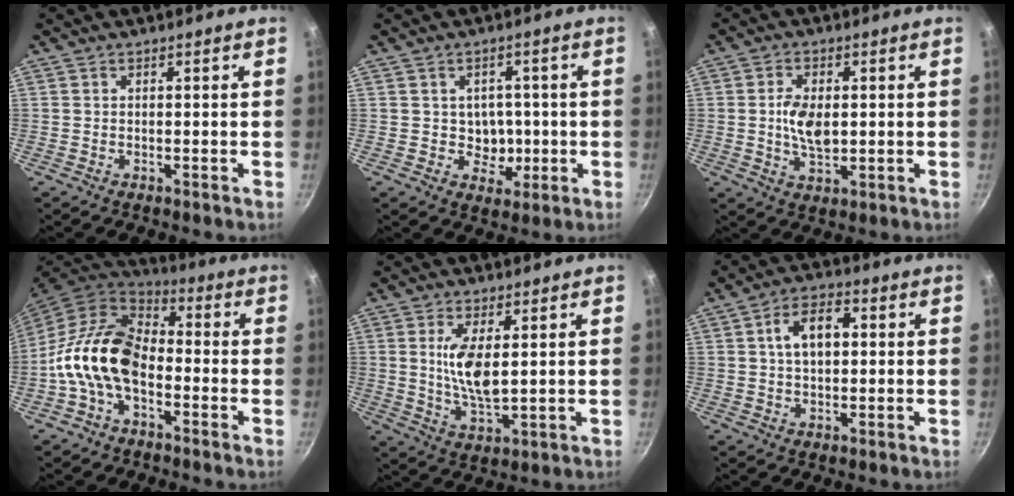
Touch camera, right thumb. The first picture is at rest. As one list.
[{"total": 5.5, "force": [-0.2, 4.9, 2.4], "torque": [-0.001, 0.002, 0.000]}, {"total": 6.9, "force": [0.3, 3.9, 5.7], "torque": [-0.097, -0.005, 0.007]}, {"total": 14.4, "force": [-3.5, 9.3, 10.5], "torque": [-0.169, 0.042, -0.086]}, {"total": 8.7, "force": [1.5, 3.5, 7.8], "torque": [-0.146, -0.016, 0.036]}, {"total": 8.1, "force": [1.3, 4.8, 6.3], "torque": [-0.087, 0.017, 0.016]}]